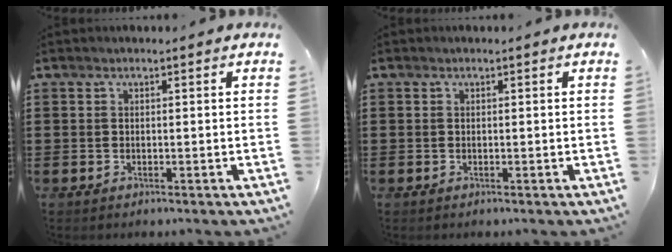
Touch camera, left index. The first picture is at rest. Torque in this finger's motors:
{"motor_torque": [0.01, 0.00, 0.00, 0.01]}